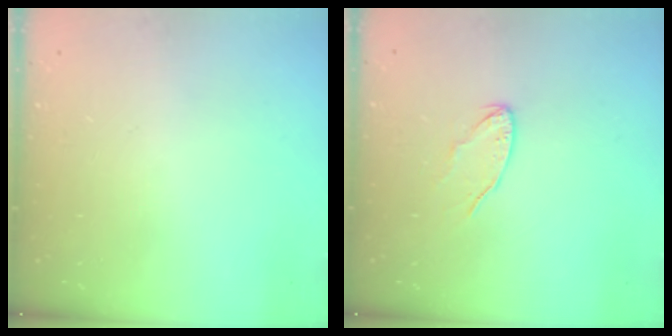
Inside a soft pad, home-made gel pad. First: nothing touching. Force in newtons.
{"total": 6.2, "press": 6.1, "slide": 0.4}